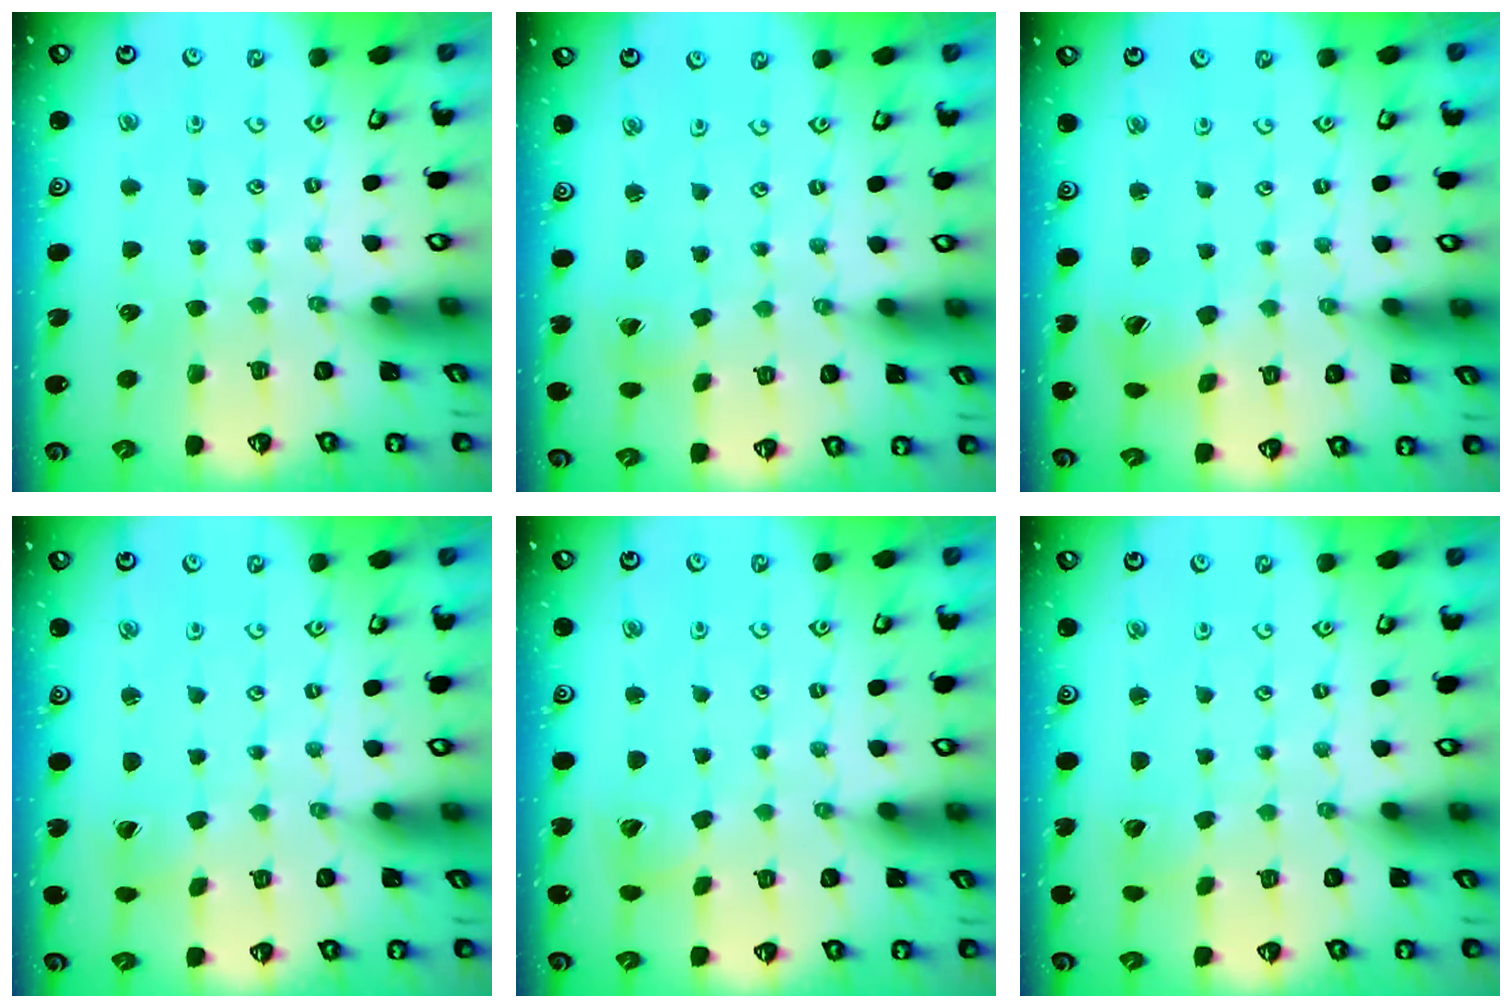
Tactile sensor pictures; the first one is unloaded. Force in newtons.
{"total": 1.0, "press": 1.0, "slide": 0.0}
{"total": 5.1, "press": 5.1, "slide": 0.7}
{"total": 1.6, "press": 1.5, "slide": 0.3}
{"total": 5.5, "press": 5.5, "slide": 0.7}
{"total": 2.0, "press": 2.0, "slide": 0.2}